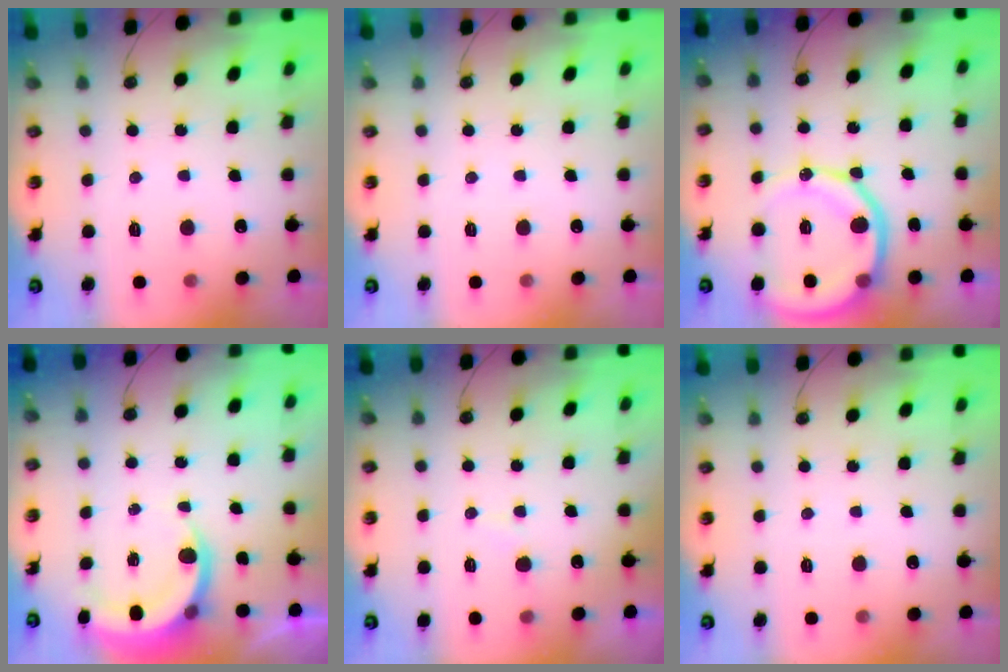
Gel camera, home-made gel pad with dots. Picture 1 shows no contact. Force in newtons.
{"total": 0.0}
{"total": 15.8, "press": 15.7, "slide": 2.1}
{"total": 4.9, "press": 4.8, "slide": 0.7}
{"total": 5.0, "press": 4.9, "slide": 0.5}
{"total": 0.0}